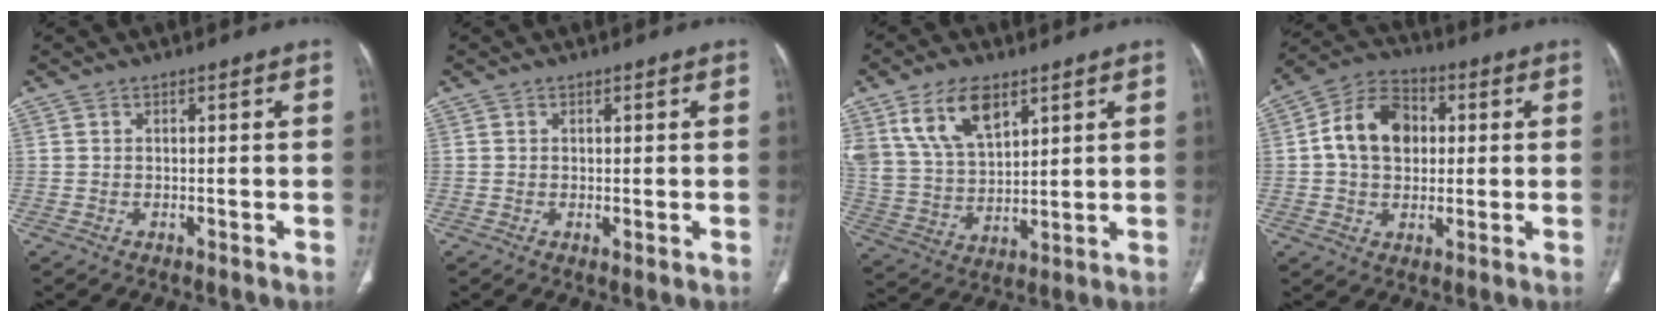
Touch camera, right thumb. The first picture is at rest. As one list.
[{"total": 1.0, "force": [-0.1, 0.3, 1.0], "torque": [-0.020, -0.006, 0.001]}, {"total": 13.8, "force": [7.8, 7.3, 8.7], "torque": [-0.150, -0.025, 0.163]}, {"total": 12.4, "force": [1.6, 9.1, 8.3], "torque": [-0.121, 0.018, 0.018]}]